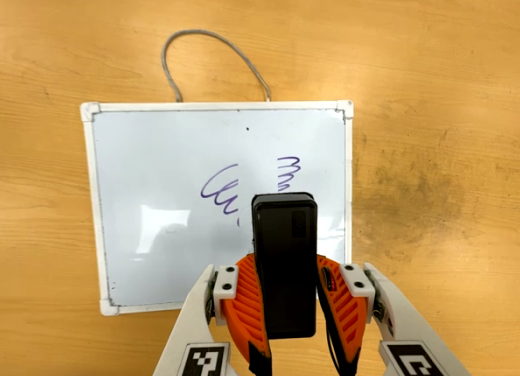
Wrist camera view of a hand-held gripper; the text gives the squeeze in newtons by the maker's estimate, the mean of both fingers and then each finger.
{"total": 7.1, "left": 6.2, "right": 7.9}